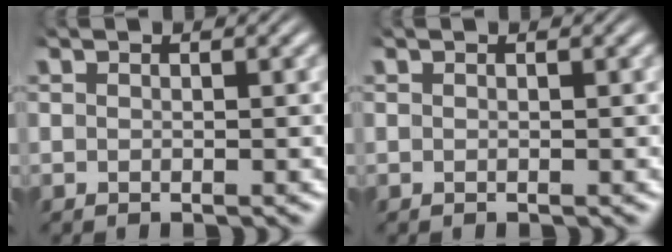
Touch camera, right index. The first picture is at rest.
{"total": 0.0}